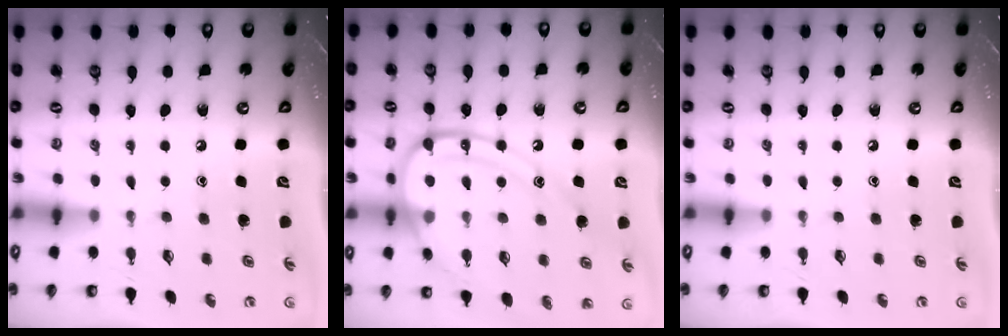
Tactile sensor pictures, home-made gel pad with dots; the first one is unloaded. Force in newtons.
{"total": 16.2, "press": 16.1, "slide": 1.5}
{"total": 0.0}